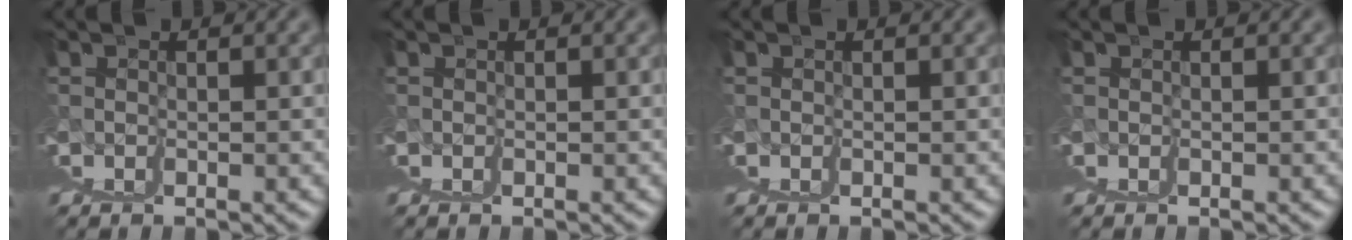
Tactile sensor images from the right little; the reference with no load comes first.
{"total": 0.0}
{"total": 0.0}
{"total": 0.0}